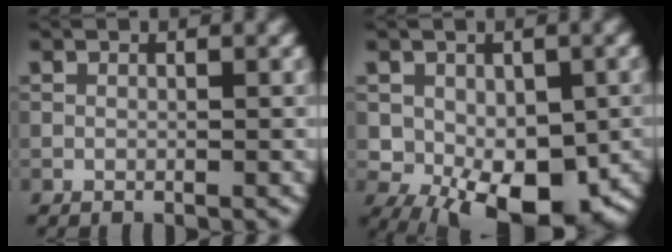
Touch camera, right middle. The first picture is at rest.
{"total": 9.0, "force": [-2.6, 5.5, 6.6], "torque": [-0.093, -0.017, -0.040]}